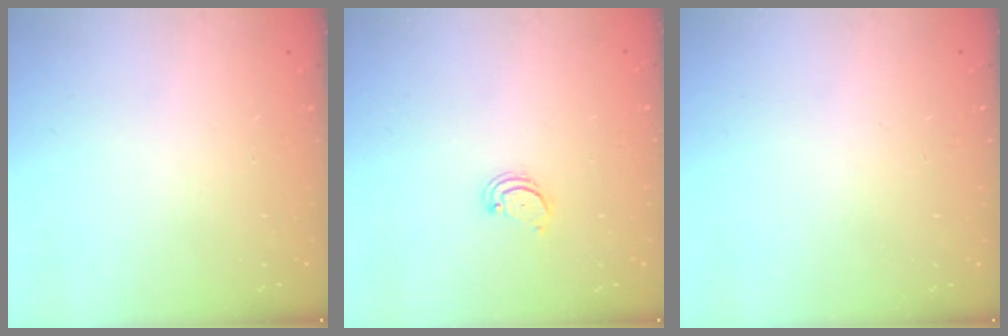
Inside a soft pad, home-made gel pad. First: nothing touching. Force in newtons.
{"total": 2.6, "press": 2.5, "slide": 0.5}
{"total": 0.0}